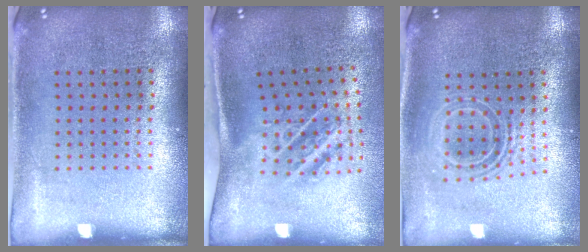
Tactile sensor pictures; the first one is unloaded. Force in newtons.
{"total": 1.9, "press": 1.1, "slide": 1.6}
{"total": 1.7, "press": 1.3, "slide": 1.0}